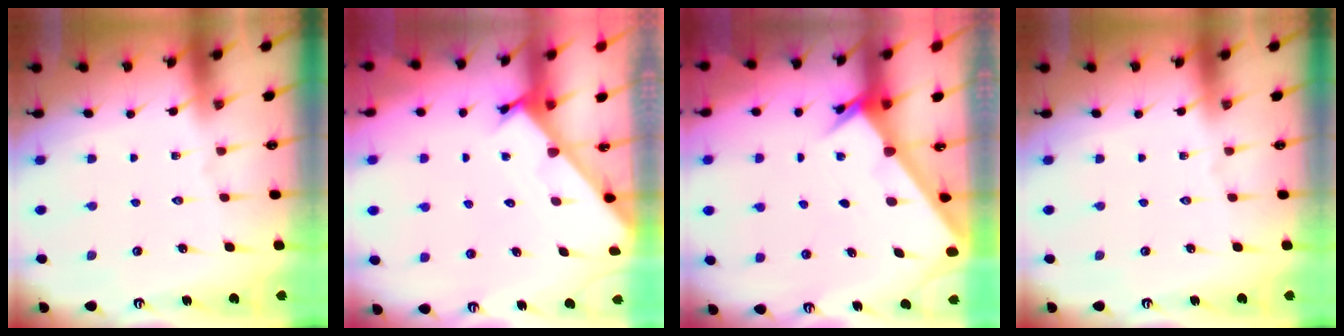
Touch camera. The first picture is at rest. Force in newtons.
{"total": 3.5, "press": 3.5, "slide": 0.4}
{"total": 2.4, "press": 2.4, "slide": 0.3}
{"total": 0.0}